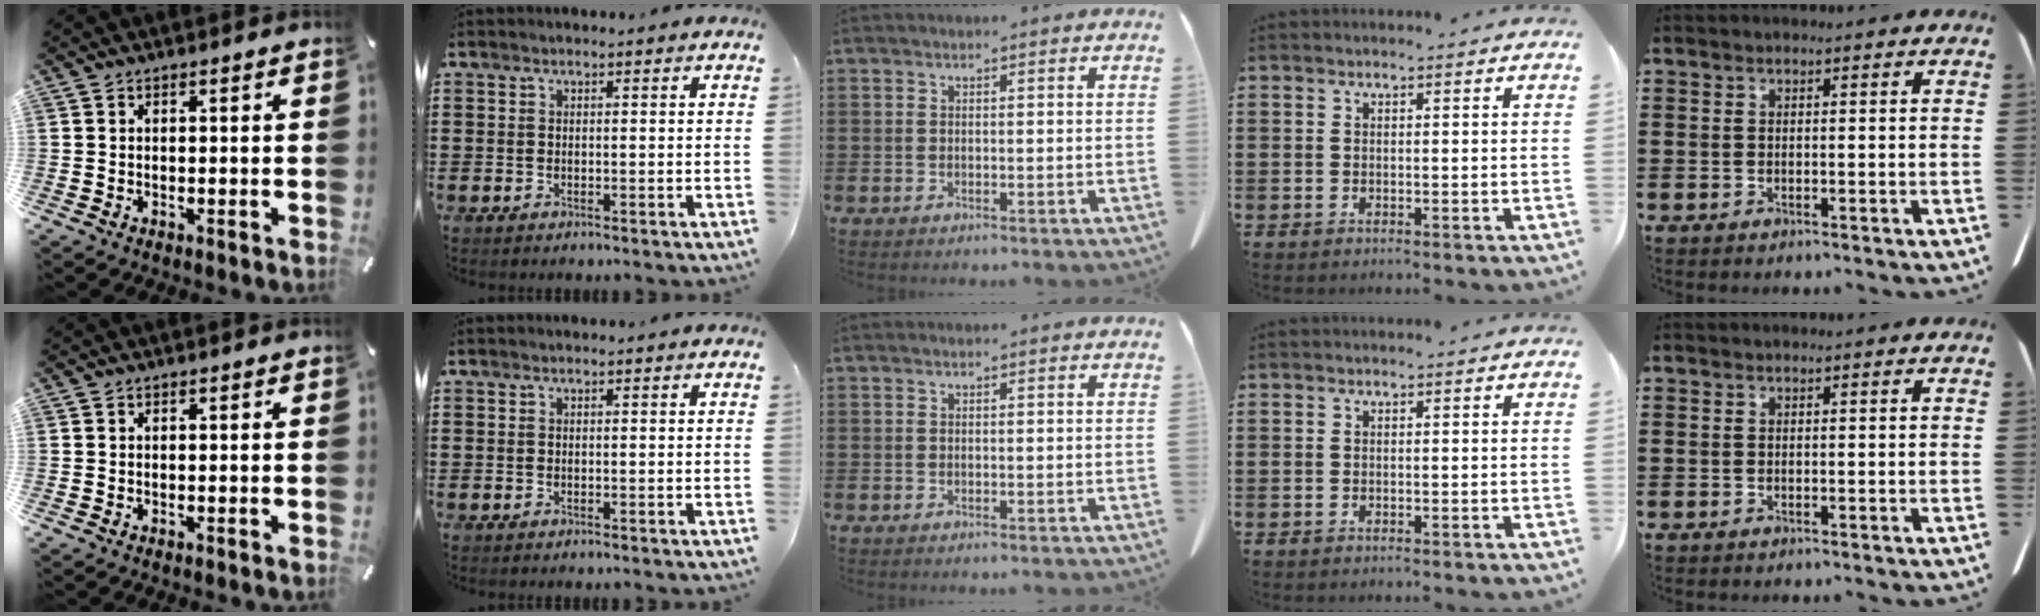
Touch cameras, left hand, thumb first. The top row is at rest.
{}